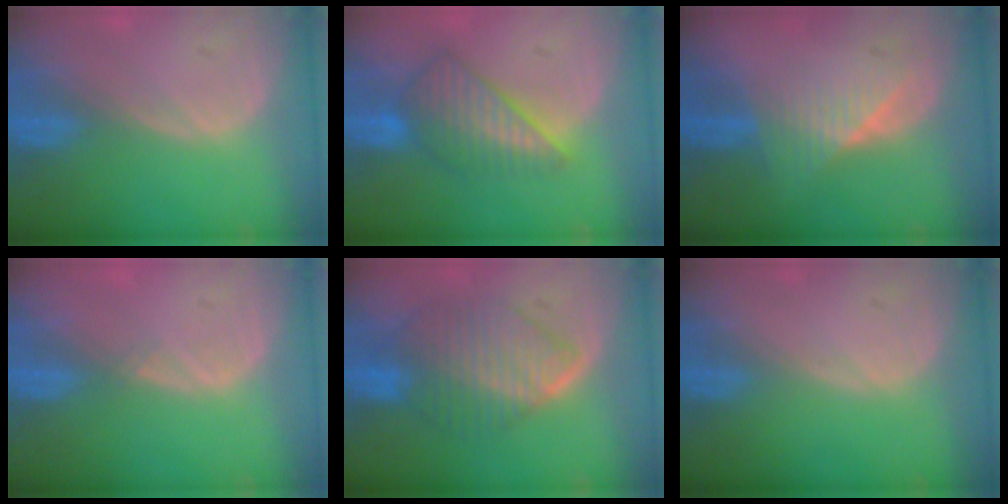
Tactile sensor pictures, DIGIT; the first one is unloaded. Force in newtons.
{"total": 7.5, "press": 6.9, "slide": 2.9}
{"total": 6.1, "press": 5.7, "slide": 2.1}
{"total": 0.7, "press": 0.5, "slide": 0.4}
{"total": 8.7, "press": 8.6, "slide": 0.6}
{"total": 0.0}